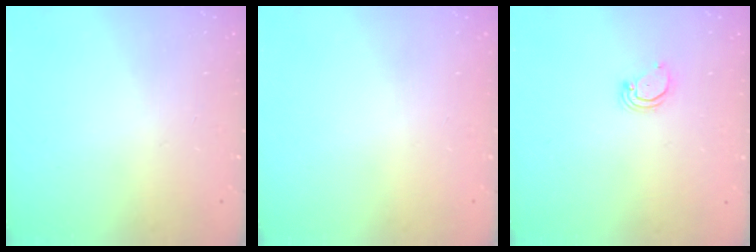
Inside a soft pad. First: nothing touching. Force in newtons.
{"total": 0.0}
{"total": 2.0, "press": 2.0, "slide": 0.1}